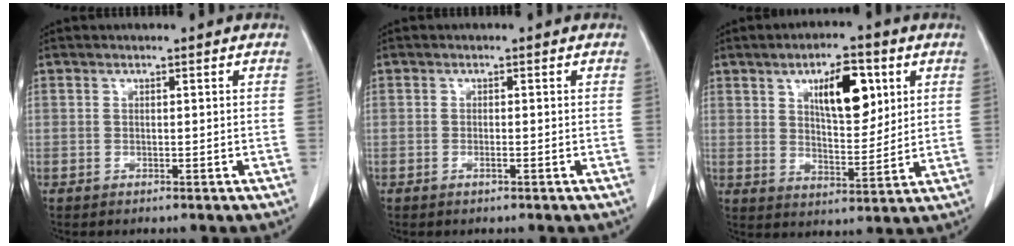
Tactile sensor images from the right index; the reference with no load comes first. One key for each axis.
{"total": 0.8, "fx": -0.4, "fy": 0.0, "fz": 0.7, "tx": -0.016, "ty": 0.000, "tz": -0.005}
{"total": 10.1, "fx": 4.1, "fy": 3.9, "fz": 8.4, "tx": -0.137, "ty": 0.006, "tz": 0.071}